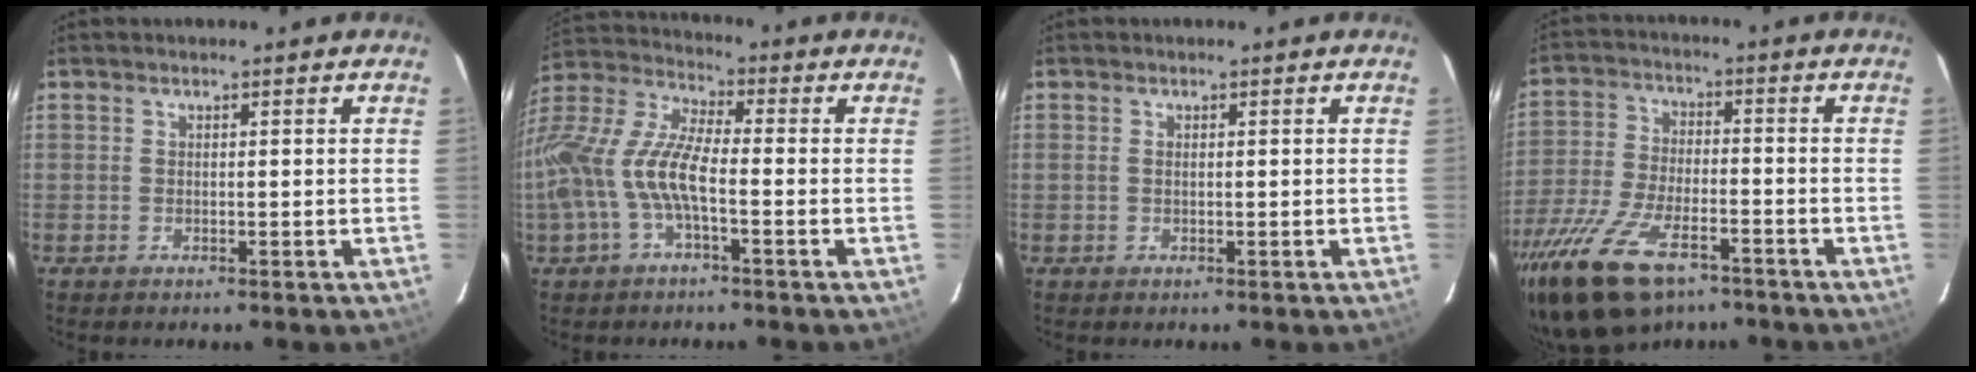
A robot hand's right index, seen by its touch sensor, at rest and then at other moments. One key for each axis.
{"total": 15.3, "fx": -3.7, "fy": 5.4, "fz": 13.8, "tx": -0.298, "ty": 0.004, "tz": -0.080}
{"total": 0.5, "fx": 0.1, "fy": 0.3, "fz": 0.5, "tx": -0.011, "ty": 0.000, "tz": 0.001}
{"total": 17.2, "fx": -11.5, "fy": 7.6, "fz": 10.4, "tx": -0.233, "ty": -0.036, "tz": -0.210}